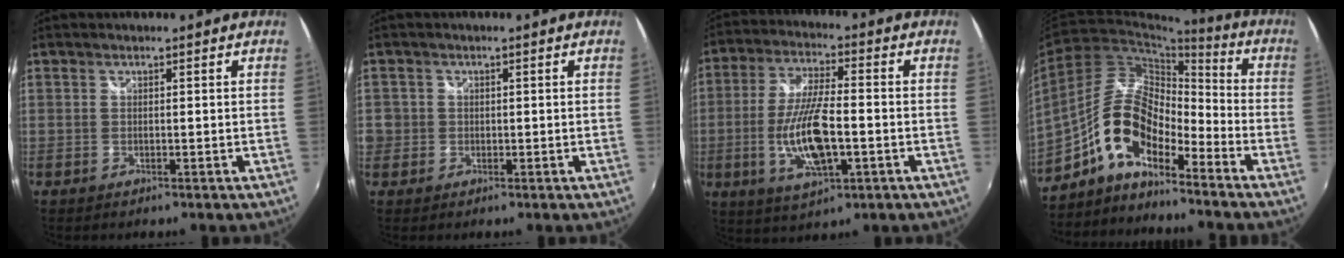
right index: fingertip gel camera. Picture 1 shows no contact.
{"total": 3.1, "force": [-0.4, 3.1, 0.5], "torque": [-0.013, 0.000, -0.008]}
{"total": 13.1, "force": [-3.0, 4.4, 12.0], "torque": [-0.242, -0.009, -0.053]}
{"total": 11.9, "force": [-7.2, 4.9, 8.1], "torque": [-0.163, 0.016, -0.144]}